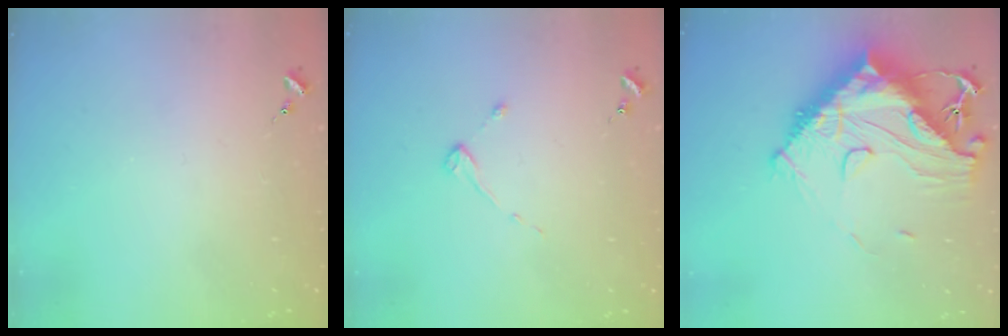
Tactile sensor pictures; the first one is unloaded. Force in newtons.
{"total": 2.6, "press": 2.5, "slide": 0.4}
{"total": 20.5, "press": 20.4, "slide": 1.8}